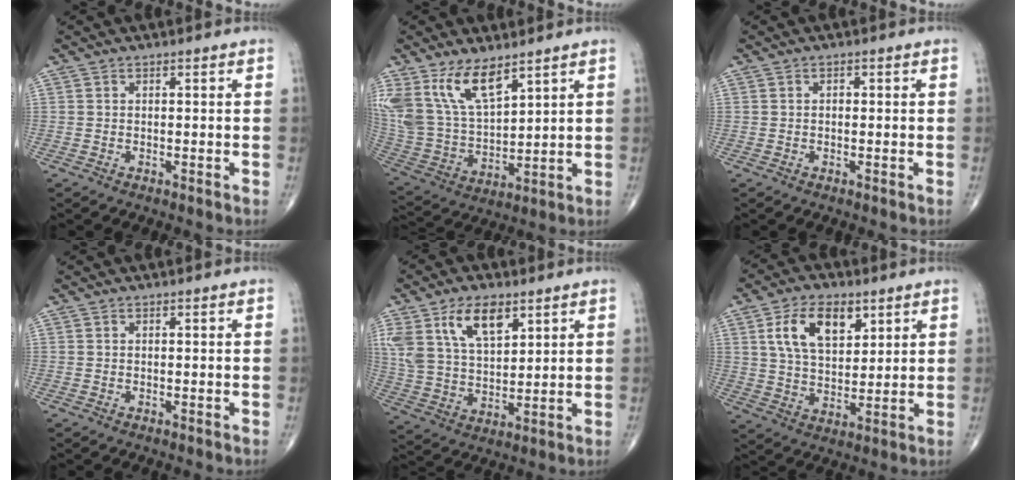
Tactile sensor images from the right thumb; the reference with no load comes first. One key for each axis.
{"total": 15.2, "fx": 9.3, "fy": 6.8, "fz": 9.8, "tx": -0.185, "ty": -0.036, "tz": 0.201}
{"total": 0.7, "fx": 0.0, "fy": 0.5, "fz": 0.5, "tx": -0.010, "ty": 0.003, "tz": 0.001}
{"total": 0.0}
{"total": 13.2, "fx": 6.9, "fy": 6.9, "fz": 8.9, "tx": -0.152, "ty": -0.024, "tz": 0.140}
{"total": 11.8, "fx": 5.0, "fy": 6.8, "fz": 8.3, "tx": -0.128, "ty": -0.016, "tz": 0.095}